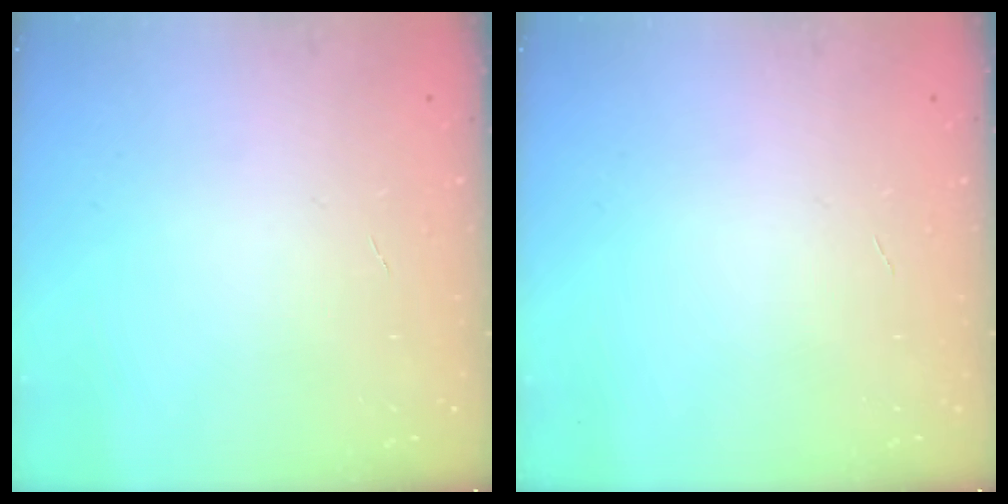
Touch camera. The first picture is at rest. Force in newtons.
{"total": 0.0}